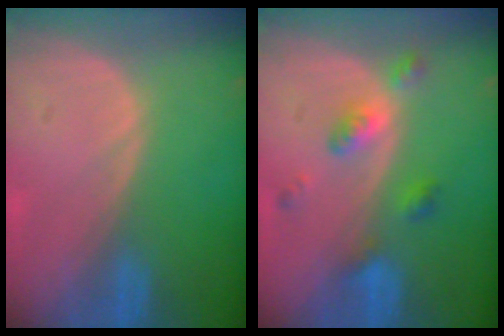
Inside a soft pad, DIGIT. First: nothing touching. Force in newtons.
{"total": 5.1, "press": 4.6, "slide": 2.2}